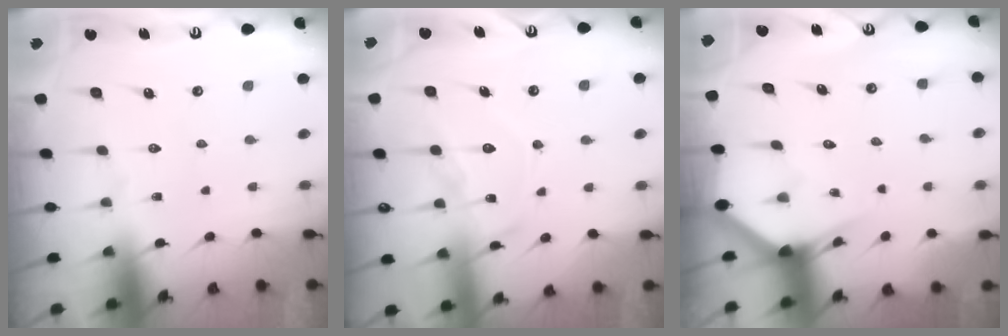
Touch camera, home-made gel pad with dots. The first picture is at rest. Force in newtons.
{"total": 12.9, "press": 12.9, "slide": 1.3}
{"total": 2.8, "press": 2.8, "slide": 0.1}